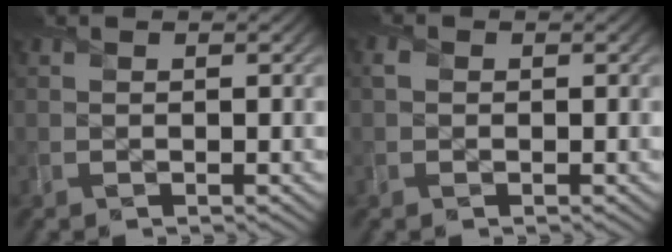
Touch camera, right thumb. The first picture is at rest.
{"total": 1.0, "force": [0.1, 0.9, 0.3], "torque": [-0.005, 0.000, 0.000]}